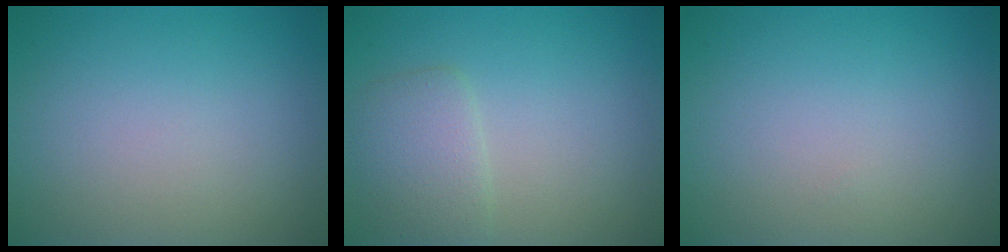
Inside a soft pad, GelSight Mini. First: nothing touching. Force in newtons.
{"total": 2.7, "press": 2.7, "slide": 0.1}
{"total": 0.0}